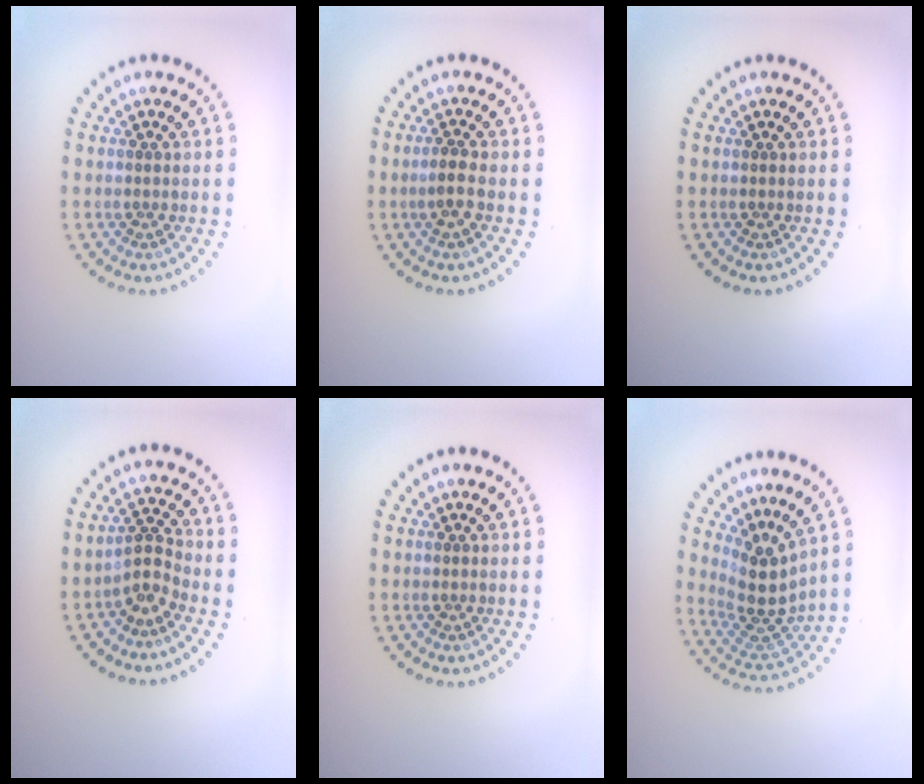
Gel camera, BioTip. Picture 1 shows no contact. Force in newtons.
{"total": 1.8, "press": 1.7, "slide": 0.8}
{"total": 0.0}
{"total": 2.4, "press": 1.6, "slide": 1.8}
{"total": 0.0}
{"total": 4.0, "press": 2.8, "slide": 2.8}